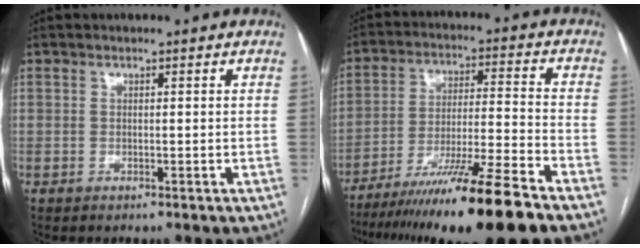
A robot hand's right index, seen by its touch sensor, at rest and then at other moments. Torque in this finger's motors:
{"motor_torque": [0.90, -1.04, 1.05, 0.21]}